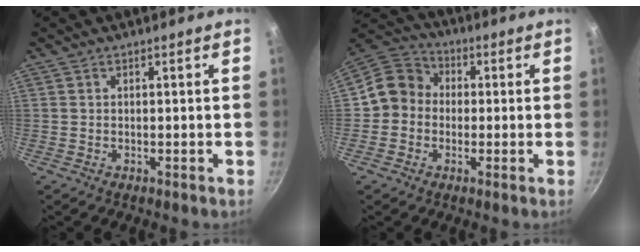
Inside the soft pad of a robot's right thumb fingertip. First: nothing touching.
{"total": 9.1, "force": [-0.2, 8.4, 3.7], "torque": [-0.034, 0.027, -0.027]}